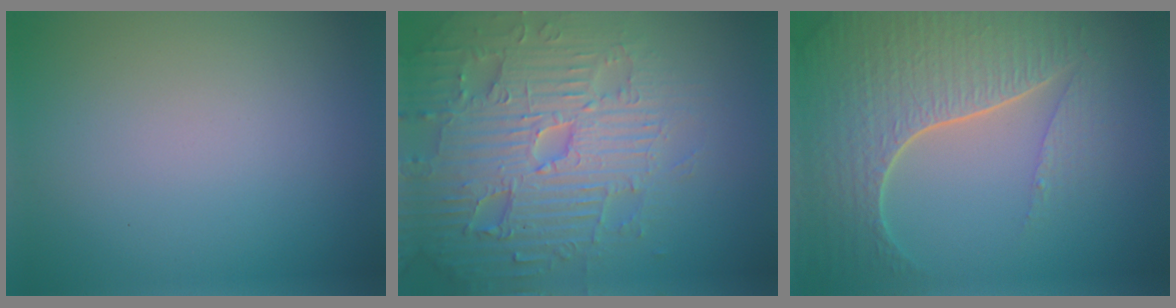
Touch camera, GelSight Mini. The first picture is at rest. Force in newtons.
{"total": 7.8, "press": 7.5, "slide": 1.8}
{"total": 7.4, "press": 5.4, "slide": 5.1}